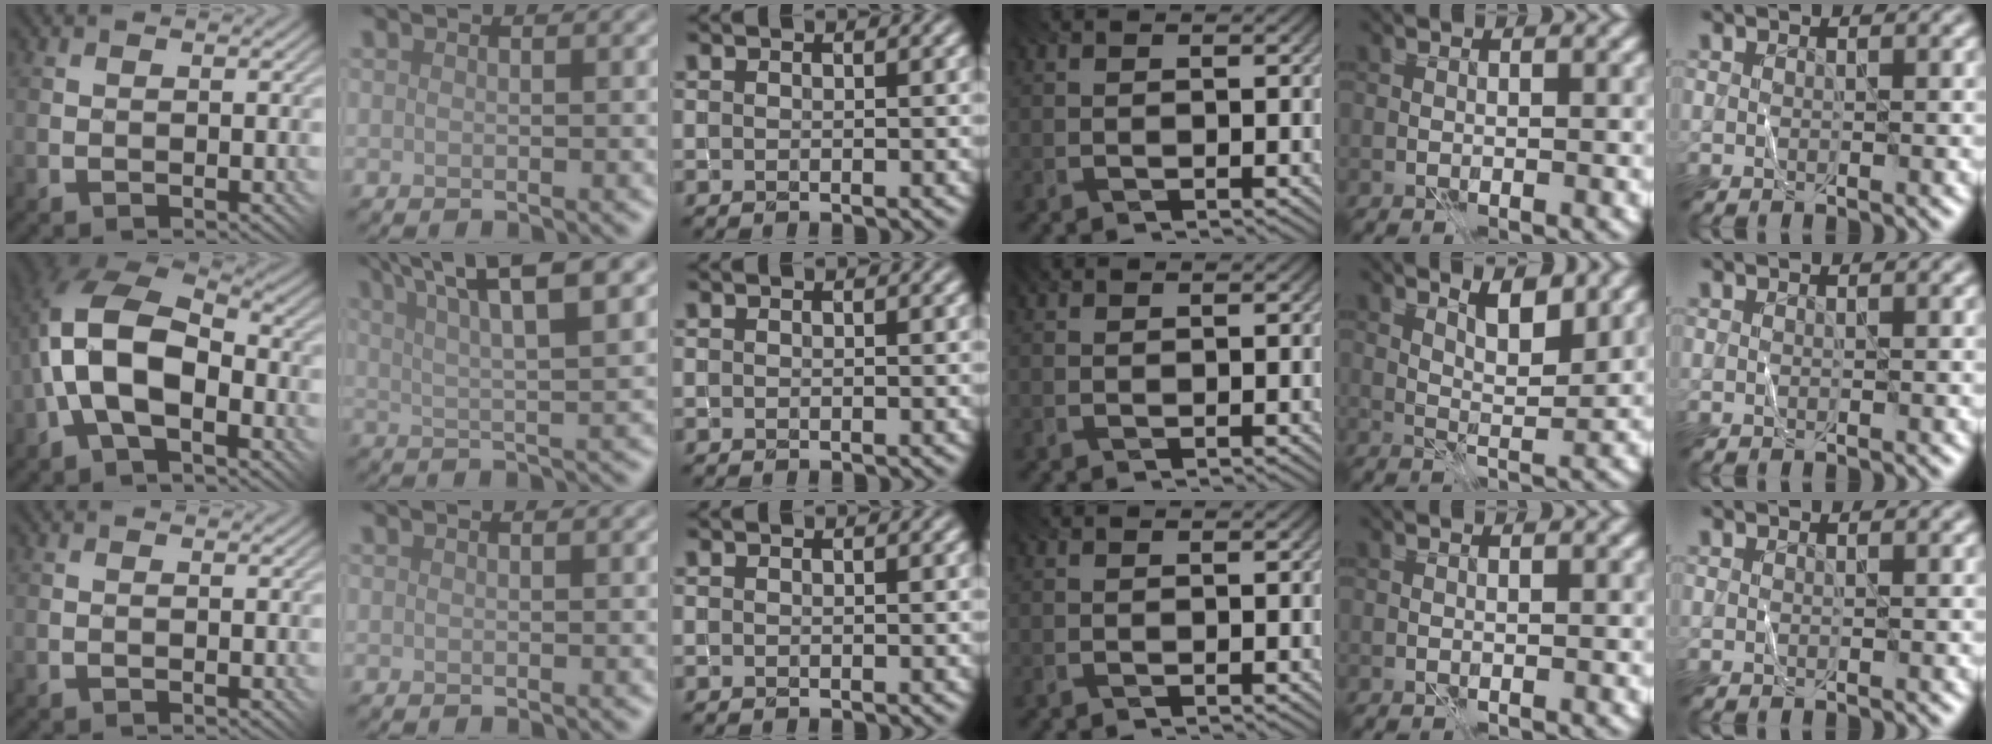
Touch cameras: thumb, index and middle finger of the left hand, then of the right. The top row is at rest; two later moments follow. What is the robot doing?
{"motion": "fold", "object": "shorts"}